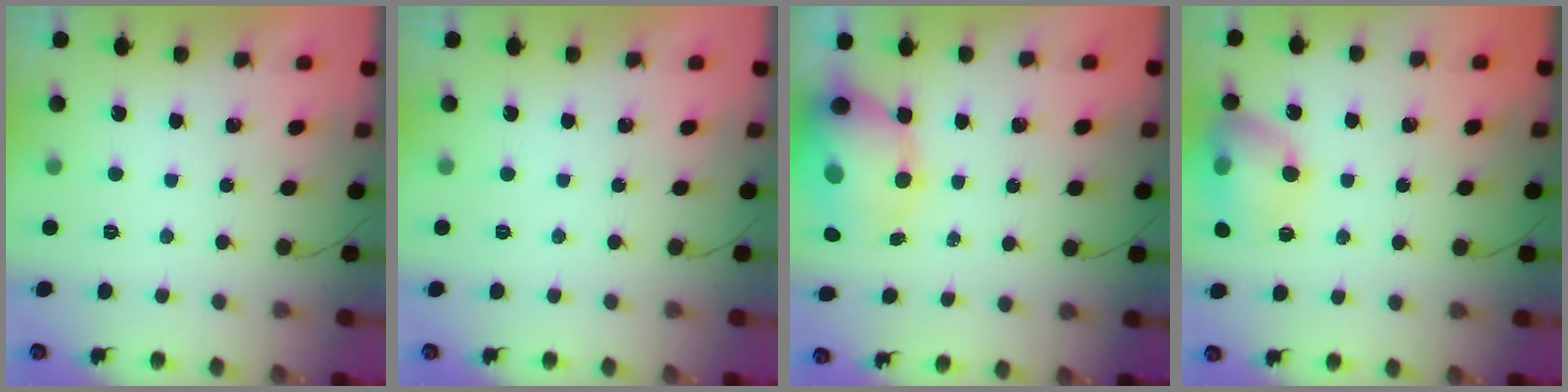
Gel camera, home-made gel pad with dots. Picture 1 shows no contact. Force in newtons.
{"total": 0.0}
{"total": 13.1, "press": 12.8, "slide": 3.0}
{"total": 14.8, "press": 14.7, "slide": 1.7}